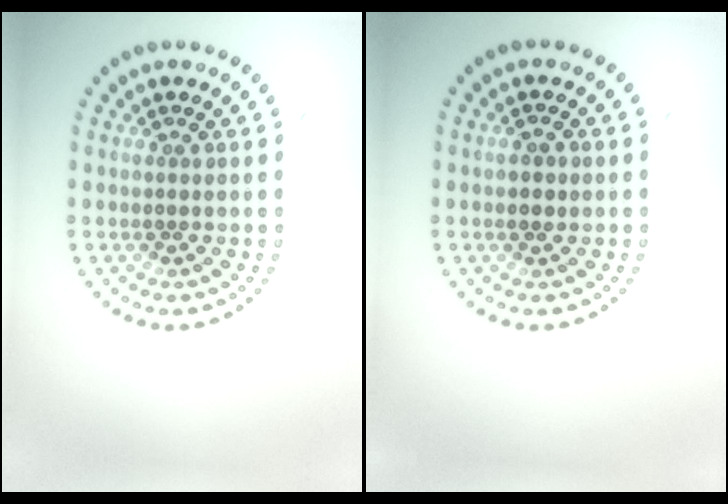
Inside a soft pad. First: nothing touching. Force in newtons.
{"total": 0.9, "press": 0.9, "slide": 0.1}